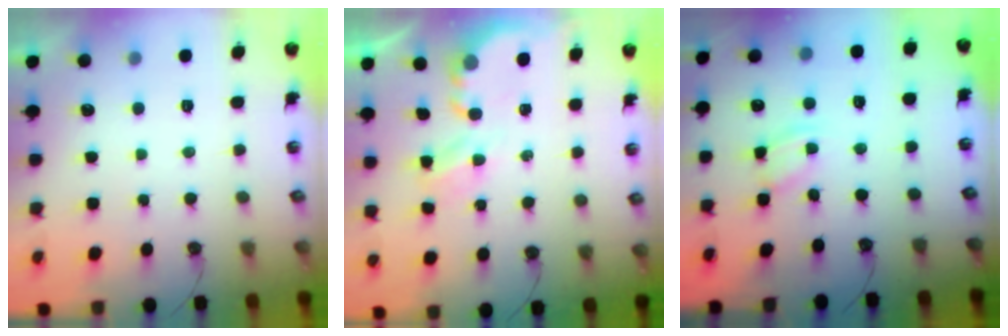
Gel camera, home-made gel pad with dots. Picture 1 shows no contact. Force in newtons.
{"total": 3.9, "press": 3.9, "slide": 0.1}
{"total": 2.7, "press": 2.7, "slide": 0.1}